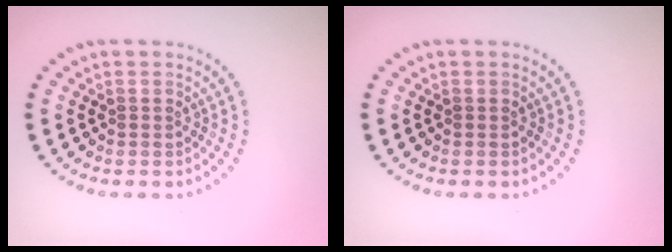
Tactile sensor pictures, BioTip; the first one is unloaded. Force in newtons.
{"total": 0.0}